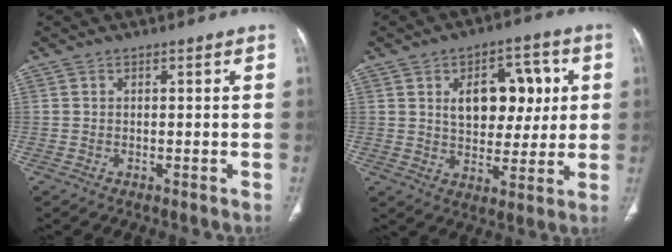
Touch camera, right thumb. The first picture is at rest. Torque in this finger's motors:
{"motor_torque": [0.02, 0.03, 0.45, 0.11, 0.05]}